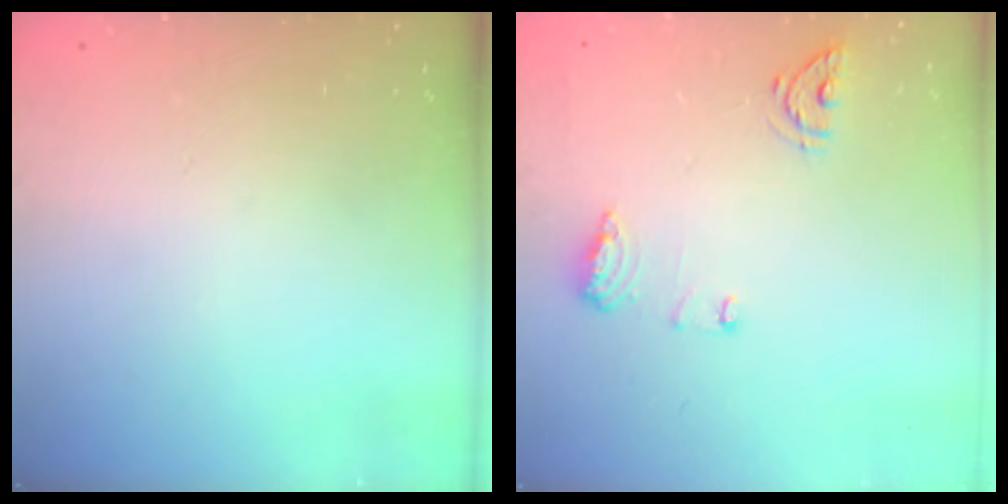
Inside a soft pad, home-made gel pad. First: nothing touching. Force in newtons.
{"total": 9.2, "press": 9.0, "slide": 2.1}